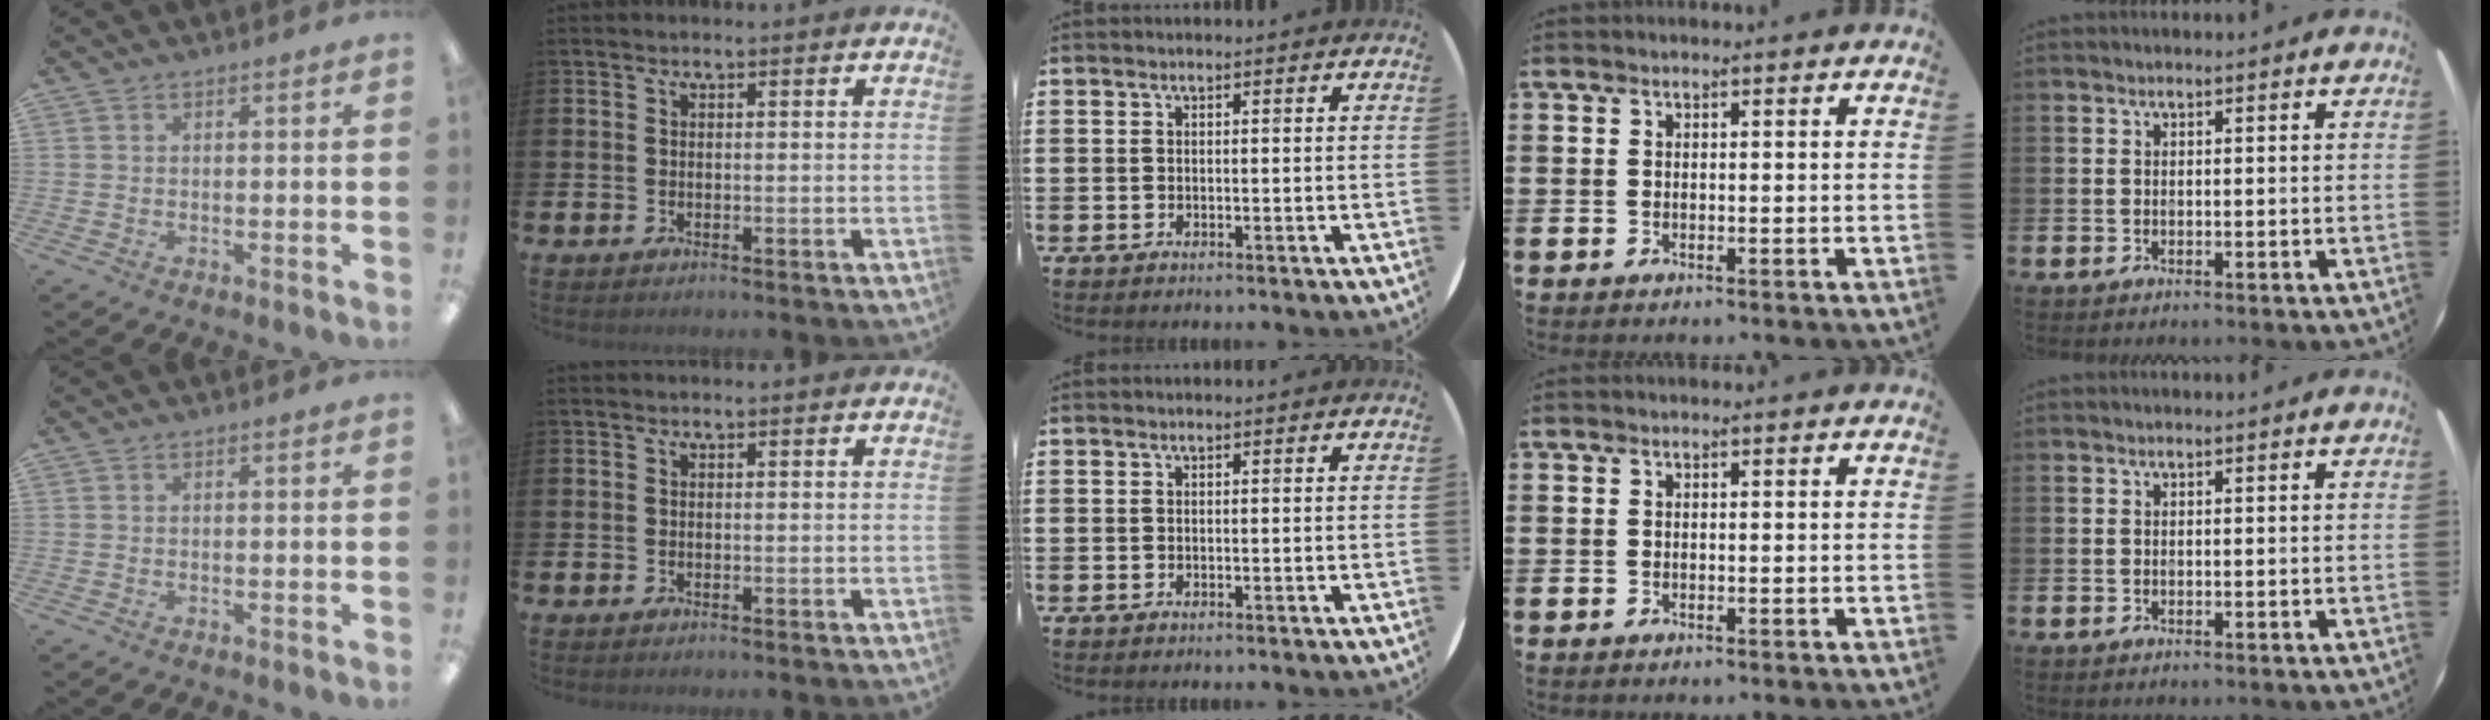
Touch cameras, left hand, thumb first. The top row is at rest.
{}